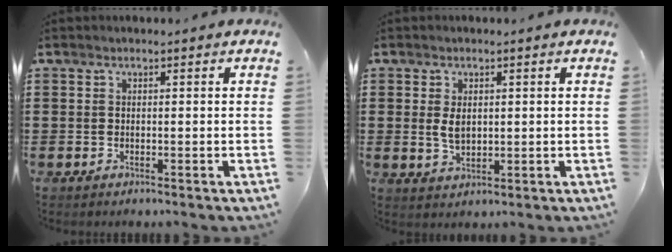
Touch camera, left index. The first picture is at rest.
{"total": 3.2, "force": [0.4, 2.0, 2.5], "torque": [-0.060, 0.004, 0.004]}